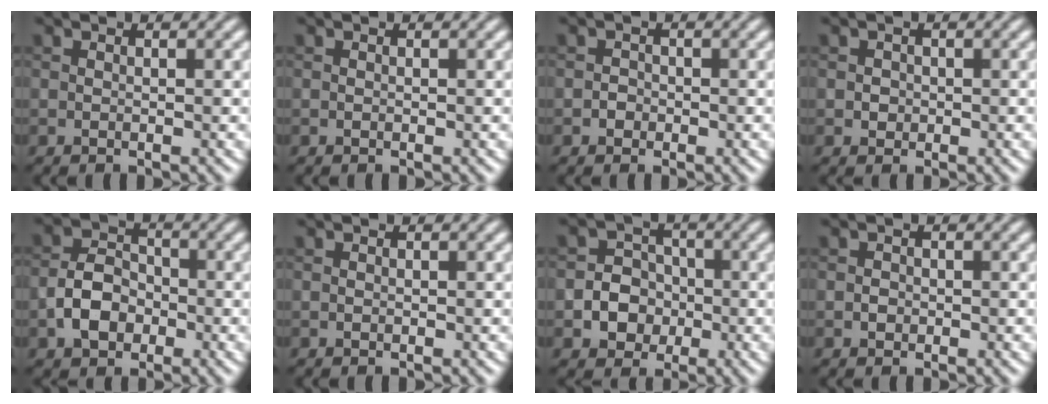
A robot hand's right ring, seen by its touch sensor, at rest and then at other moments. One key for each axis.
{"total": 0.0}
{"total": 0.9, "fx": -0.4, "fy": 0.8, "fz": 0.2, "tx": 0.002, "ty": 0.001, "tz": -0.008}
{"total": 0.9, "fx": 0.0, "fy": 0.9, "fz": 0.2, "tx": 0.003, "ty": -0.002, "tz": -0.001}
{"total": 4.2, "fx": -1.5, "fy": 3.0, "fz": 2.5, "tx": -0.044, "ty": 0.006, "tz": -0.032}
{"total": 0.0}
{"total": 4.1, "fx": -0.9, "fy": 3.7, "fz": 1.5, "tx": 0.005, "ty": 0.002, "tz": -0.037}
{"total": 0.7, "fx": -0.2, "fy": 0.7, "fz": 0.2, "tx": -0.001, "ty": -0.001, "tz": -0.005}